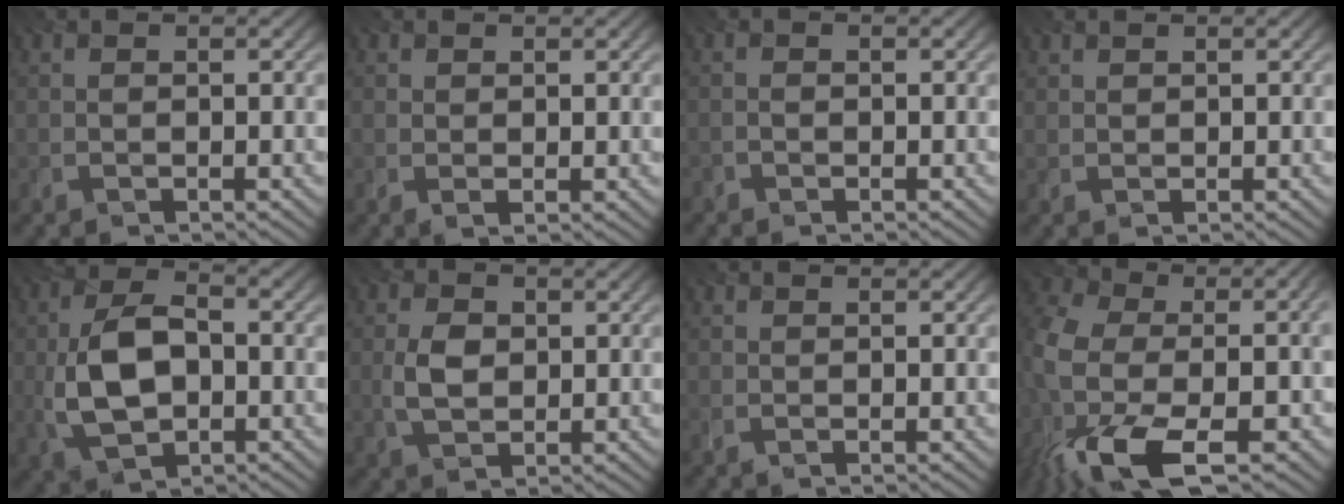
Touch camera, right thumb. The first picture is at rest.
{"total": 1.1, "force": [0.5, 0.6, 0.7], "torque": [-0.014, -0.003, 0.013]}
{"total": 0.5, "force": [-0.4, 0.3, 0.1], "torque": [-0.002, 0.000, -0.009]}
{"total": 1.0, "force": [0.9, 0.3, 0.0], "torque": [-0.002, 0.002, 0.021]}
{"total": 9.4, "force": [-1.4, 5.5, 7.5], "torque": [-0.166, 0.001, -0.030]}
{"total": 3.9, "force": [0.2, 2.8, 2.8], "torque": [-0.064, 0.002, 0.000]}
{"total": 0.0}
{"total": 16.3, "force": [-7.0, 7.4, 12.7], "torque": [-0.273, -0.026, -0.115]}